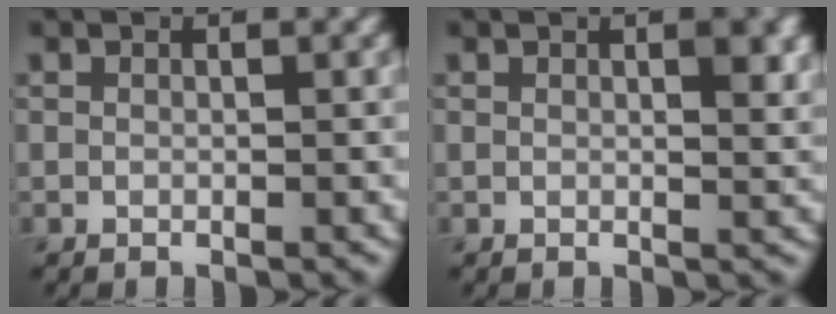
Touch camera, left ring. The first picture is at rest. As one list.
[{"total": 2.3, "force": [0.9, 0.7, 2.0], "torque": [-0.018, 0.000, 0.013]}]